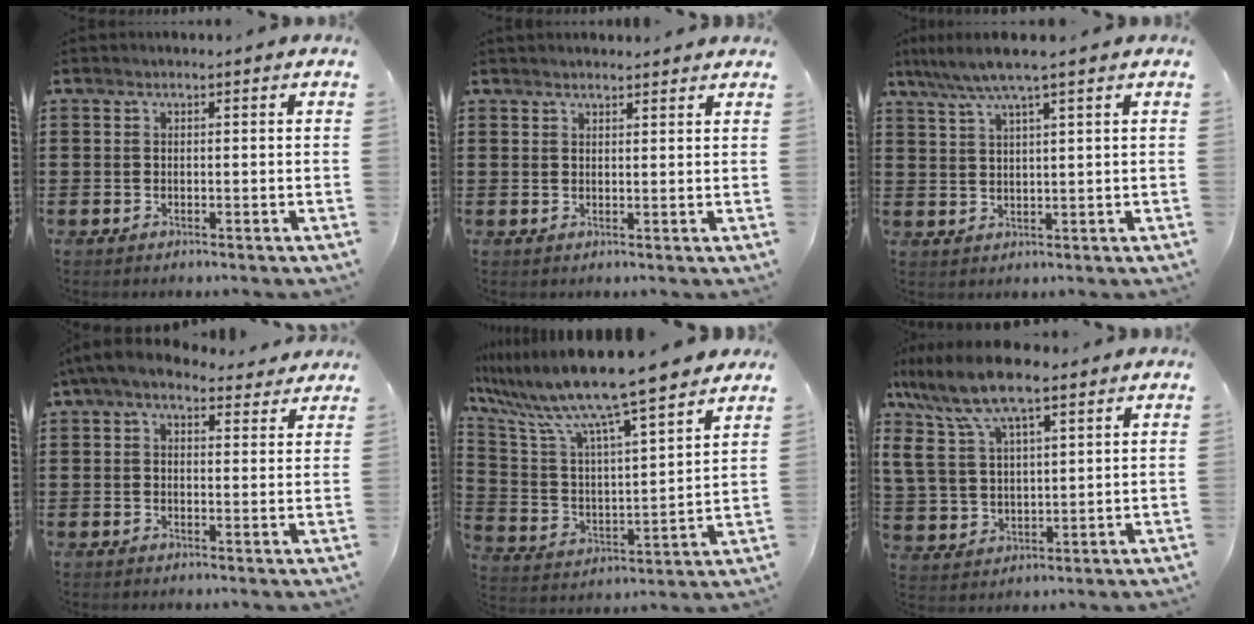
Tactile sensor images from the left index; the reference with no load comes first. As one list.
[{"total": 1.6, "force": [1.5, 0.2, 0.2], "torque": [-0.006, 0.003, 0.030]}, {"total": 4.8, "force": [3.4, -0.4, 3.3], "torque": [-0.073, -0.009, 0.060]}, {"total": 5.2, "force": [4.1, 1.7, 2.7], "torque": [-0.064, -0.007, 0.075]}, {"total": 10.9, "force": [9.4, -0.2, 5.4], "torque": [-0.145, -0.068, 0.156]}, {"total": 11.9, "force": [8.1, 4.3, 7.6], "torque": [-0.182, -0.017, 0.146]}]